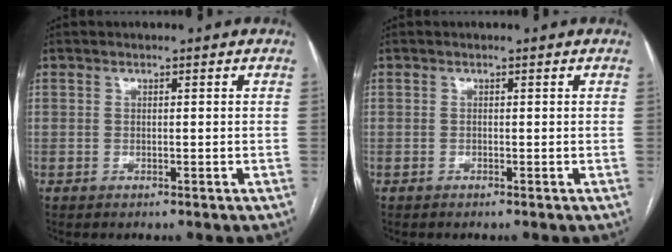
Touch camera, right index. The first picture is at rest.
{"total": 0.0}